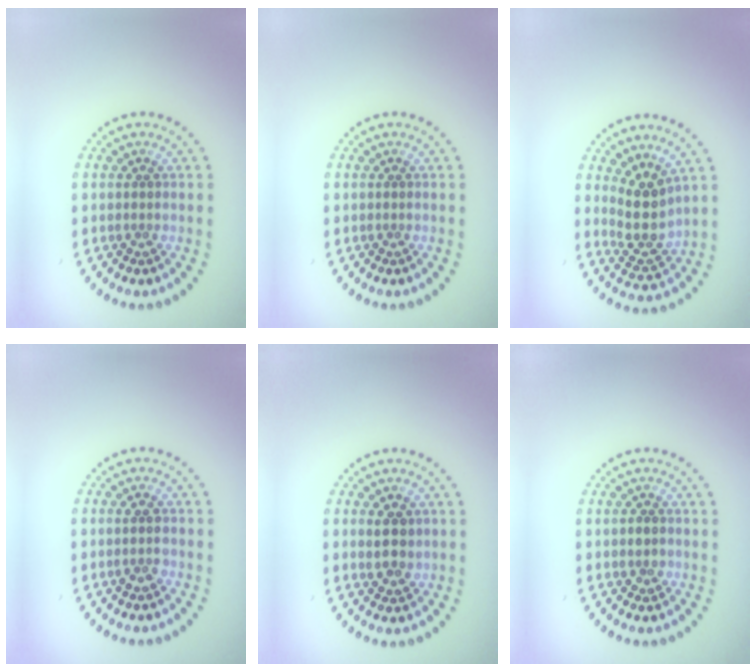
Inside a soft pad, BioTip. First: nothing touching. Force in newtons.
{"total": 0.0}
{"total": 3.8, "press": 3.0, "slide": 2.3}
{"total": 1.5, "press": 1.4, "slide": 0.3}
{"total": 2.4, "press": 2.3, "slide": 0.6}
{"total": 0.9, "press": 0.8, "slide": 0.4}